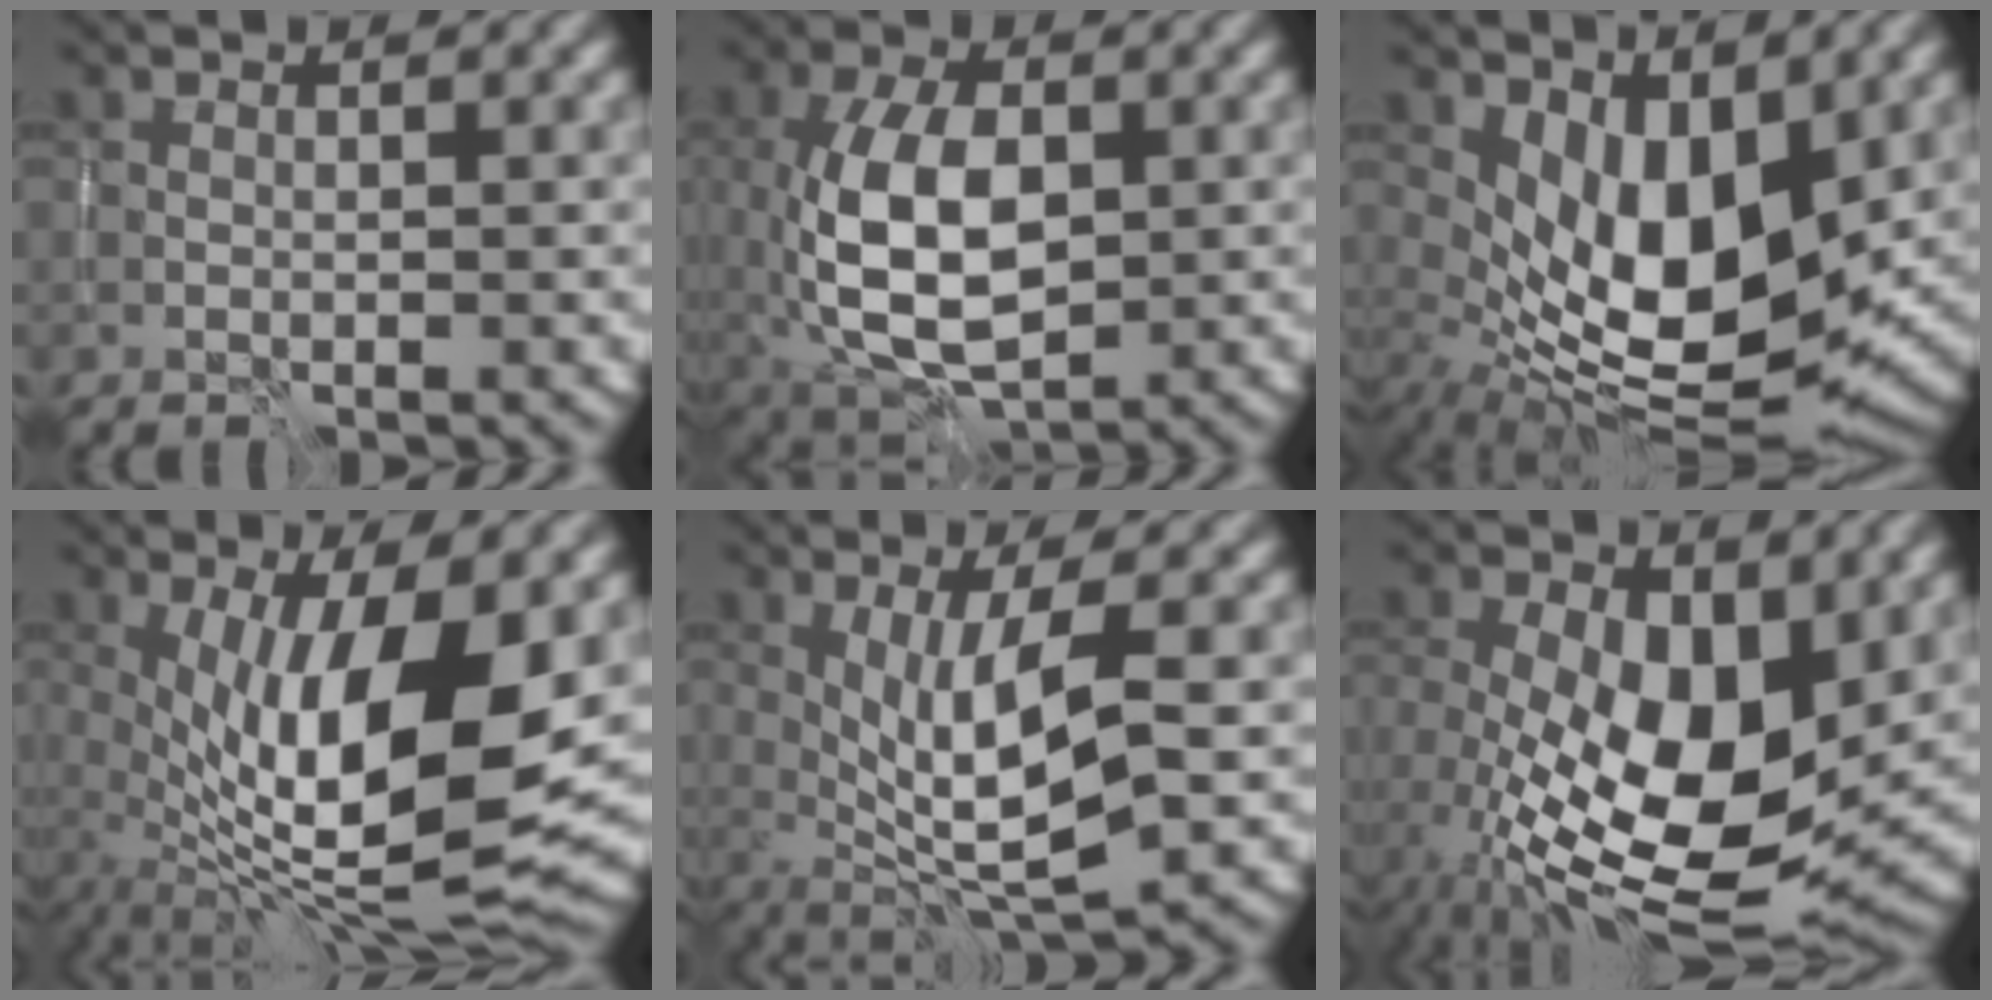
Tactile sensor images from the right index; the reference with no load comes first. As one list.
[{"total": 9.0, "force": [-0.4, 4.8, 7.6], "torque": [-0.156, -0.001, -0.005]}, {"total": 9.7, "force": [1.1, 4.7, 8.5], "torque": [-0.149, -0.022, 0.025]}, {"total": 12.9, "force": [0.4, 4.0, 12.2], "torque": [-0.189, -0.014, 0.009]}, {"total": 7.0, "force": [0.0, 1.8, 6.8], "torque": [-0.118, -0.006, 0.005]}, {"total": 12.1, "force": [-0.5, 6.0, 10.5], "torque": [-0.190, -0.021, -0.005]}]